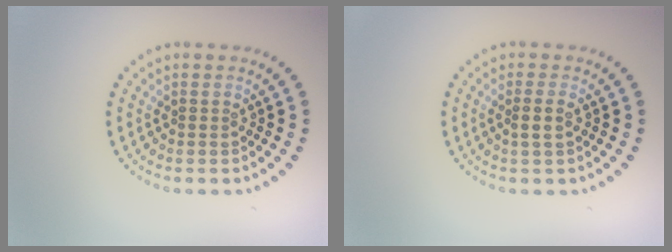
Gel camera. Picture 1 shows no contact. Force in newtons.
{"total": 1.4, "press": 1.2, "slide": 0.6}